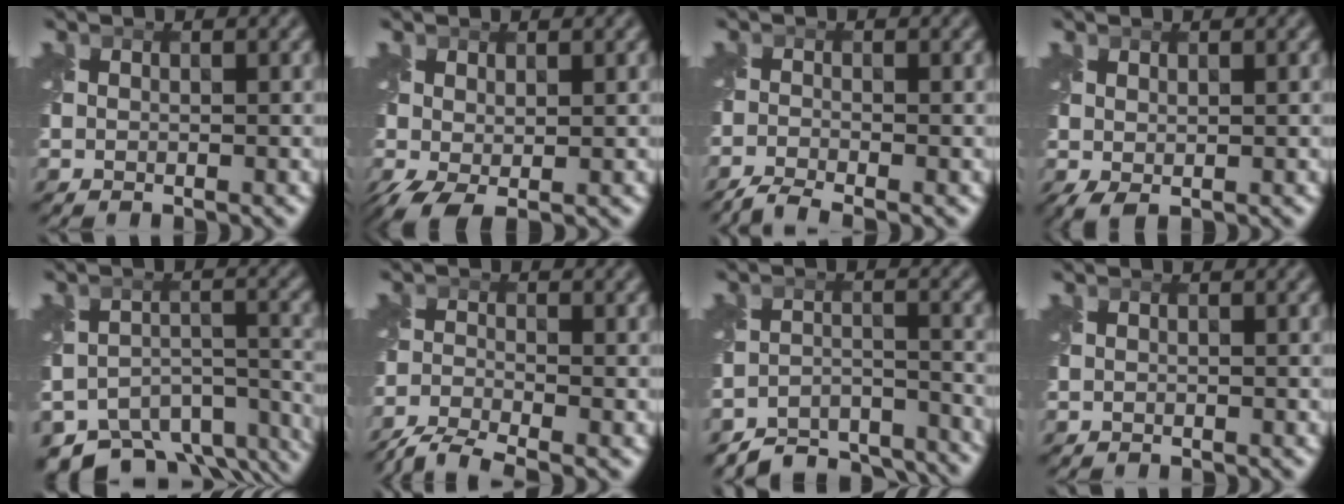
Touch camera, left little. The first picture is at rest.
{"total": 2.5, "force": [-0.5, 1.0, 2.3], "torque": [-0.056, -0.005, -0.010]}
{"total": 2.7, "force": [-2.4, 0.3, 1.2], "torque": [-0.023, -0.010, -0.059]}
{"total": 1.1, "force": [0.2, 0.3, 1.0], "torque": [-0.030, 0.000, 0.006]}
{"total": 10.4, "force": [-8.8, 4.4, 3.2], "torque": [-0.044, -0.017, -0.113]}
{"total": 5.1, "force": [-4.5, 0.8, 2.2], "torque": [-0.050, -0.021, -0.092]}
{"total": 6.4, "force": [-6.1, 1.8, 1.0], "torque": [-0.014, -0.020, -0.098]}
{"total": 0.5, "force": [-0.5, 0.1, -0.1], "torque": [0.002, -0.007, -0.009]}